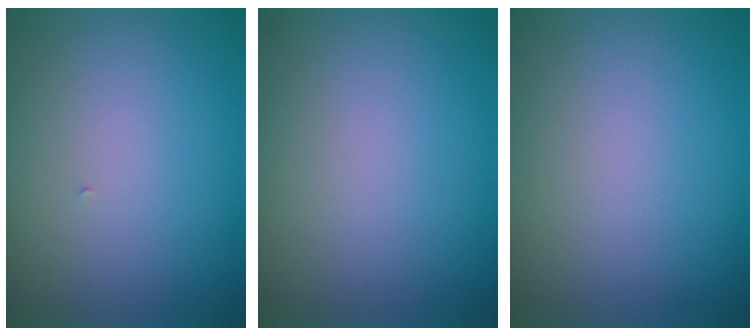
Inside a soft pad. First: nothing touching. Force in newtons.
{"total": 0.0}
{"total": 0.0}